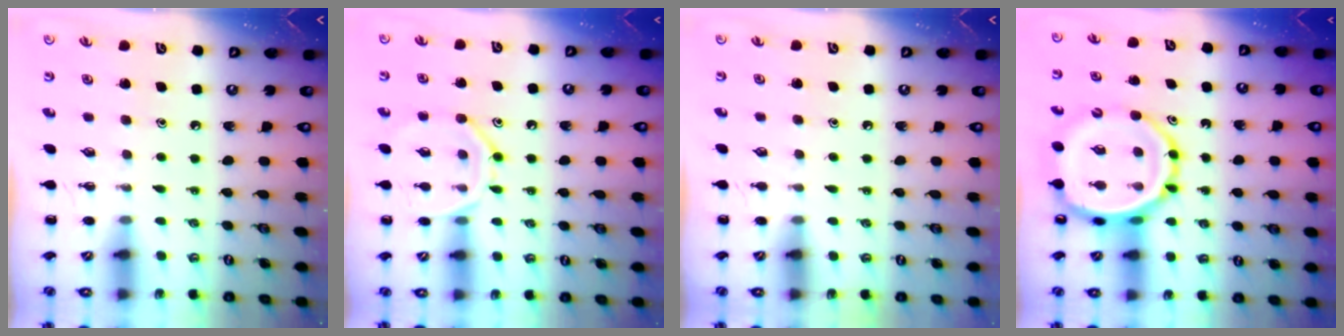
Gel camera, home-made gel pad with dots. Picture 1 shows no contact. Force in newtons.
{"total": 12.0, "press": 12.0, "slide": 0.7}
{"total": 0.9, "press": 0.9, "slide": 0.2}
{"total": 13.5, "press": 13.0, "slide": 3.5}